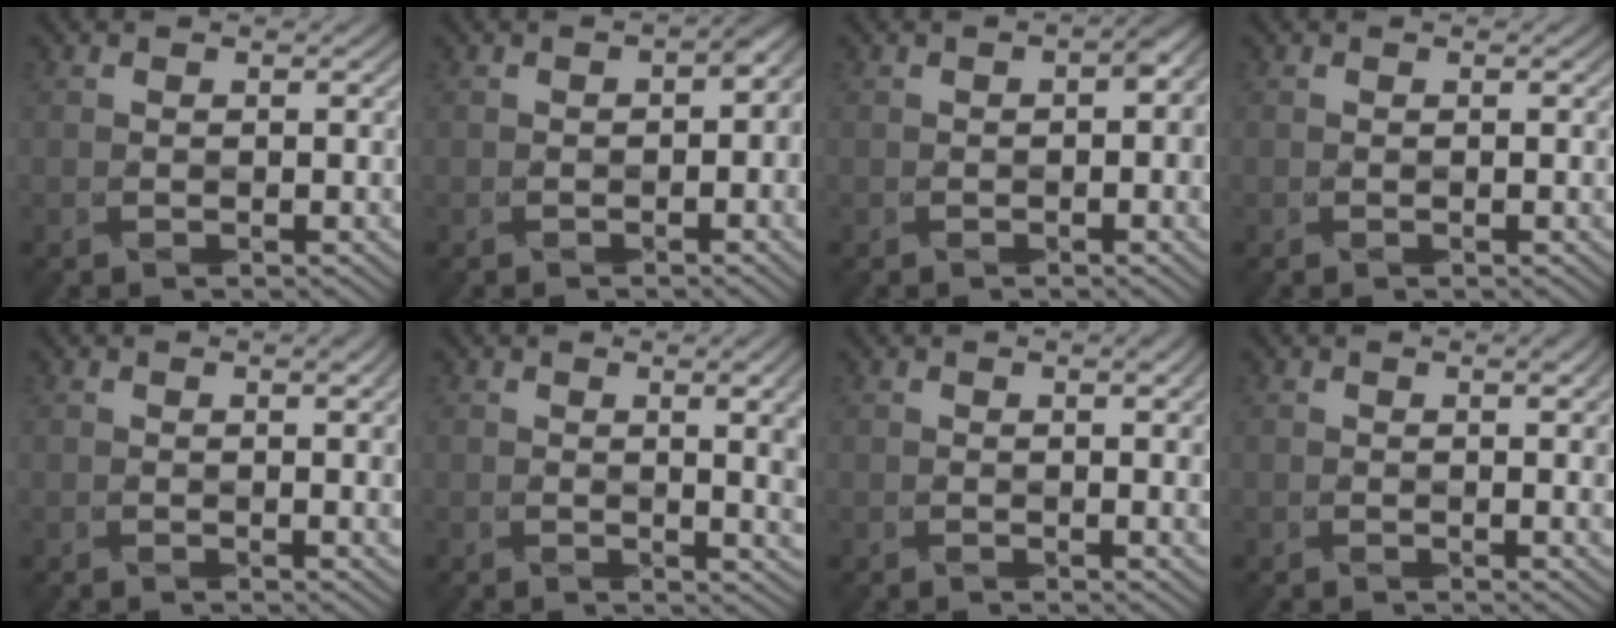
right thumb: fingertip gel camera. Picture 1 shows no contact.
{"total": 5.1, "force": [-0.7, 2.8, 4.2], "torque": [-0.058, -0.006, -0.009]}
{"total": 4.2, "force": [-0.2, 2.0, 3.7], "torque": [-0.049, -0.001, -0.001]}
{"total": 0.0}
{"total": 3.2, "force": [1.2, 0.5, 2.9], "torque": [-0.032, 0.009, 0.017]}
{"total": 6.2, "force": [1.4, 1.7, 5.8], "torque": [-0.055, 0.010, 0.020]}
{"total": 3.6, "force": [1.1, 0.7, 3.3], "torque": [-0.036, 0.008, 0.016]}
{"total": 3.1, "force": [1.1, 0.5, 2.9], "torque": [-0.031, 0.009, 0.016]}